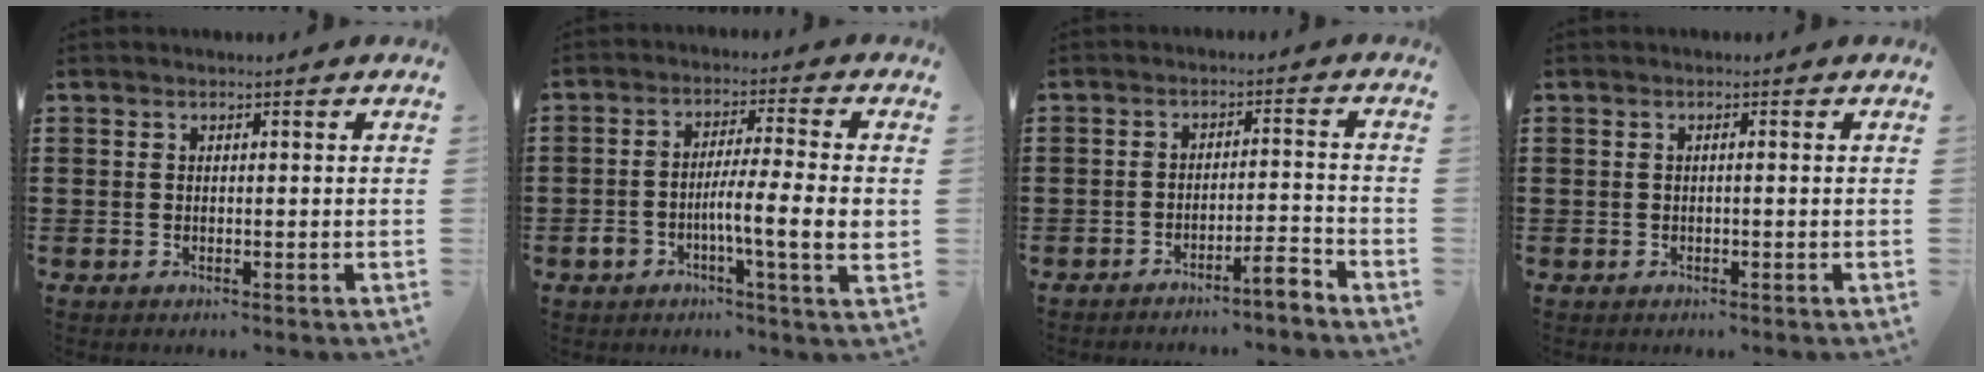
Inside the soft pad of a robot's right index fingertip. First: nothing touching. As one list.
[{"total": 8.2, "force": [-1.9, 1.1, 7.9], "torque": [-0.140, 0.001, -0.034]}, {"total": 4.0, "force": [-3.6, 0.1, 1.9], "torque": [-0.033, 0.000, -0.070]}, {"total": 0.5, "force": [-0.2, -0.1, 0.5], "torque": [-0.007, -0.004, -0.003]}]